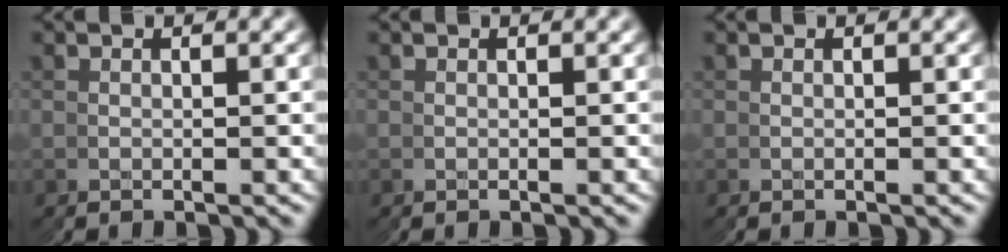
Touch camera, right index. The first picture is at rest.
{"total": 0.0}
{"total": 0.0}